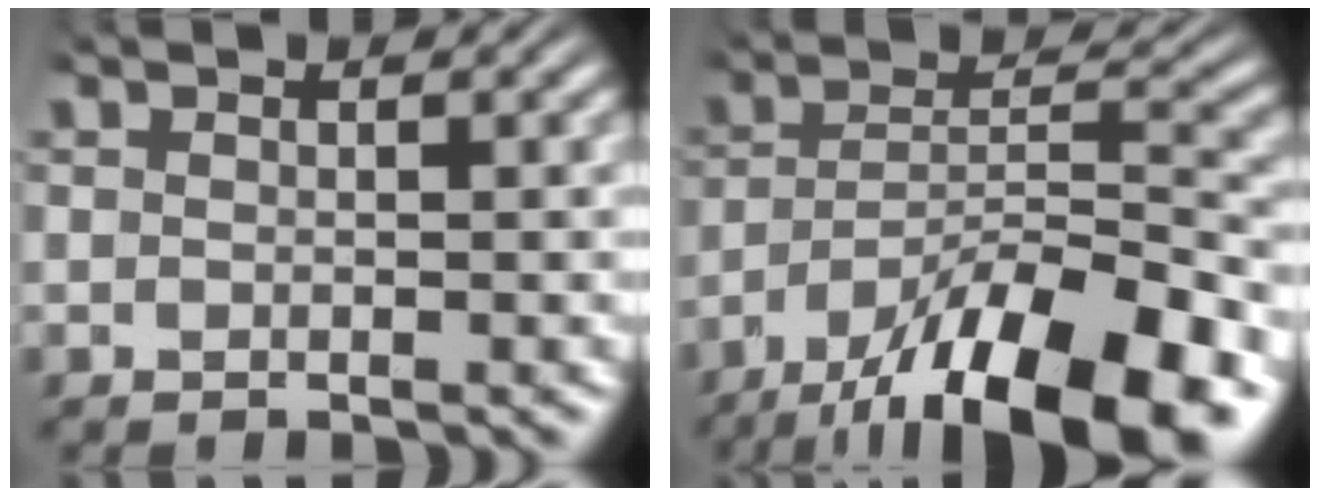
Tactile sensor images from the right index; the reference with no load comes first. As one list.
[{"total": 11.4, "force": [-5.8, 4.5, 8.7], "torque": [-0.130, -0.025, -0.078]}]